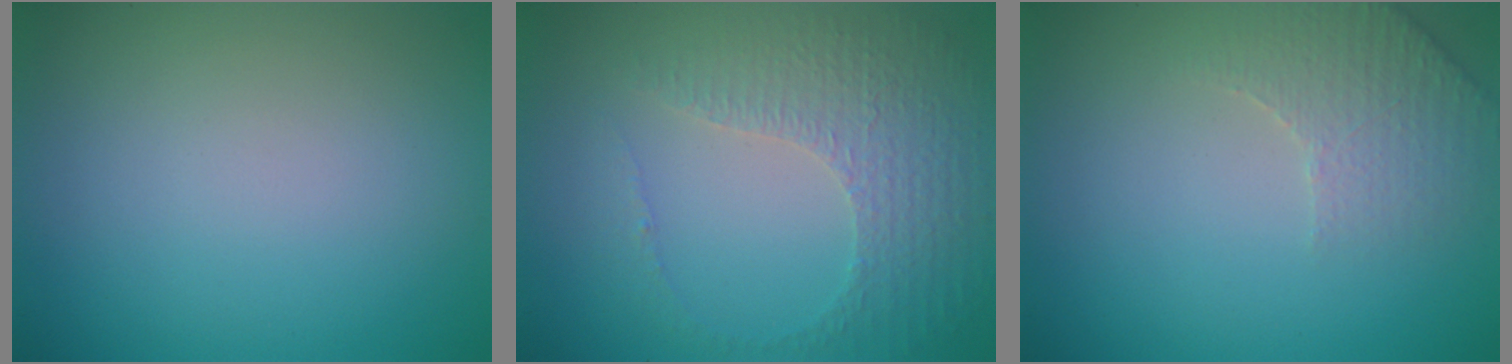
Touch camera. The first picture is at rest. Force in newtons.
{"total": 4.4, "press": 3.1, "slide": 3.1}
{"total": 2.8, "press": 2.7, "slide": 0.8}